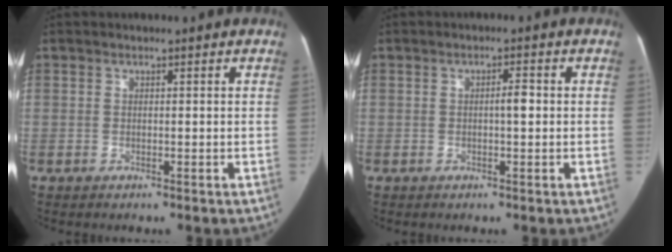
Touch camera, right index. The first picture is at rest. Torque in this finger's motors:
{"motor_torque": [0.30, 0.04, 0.13, 0.05]}